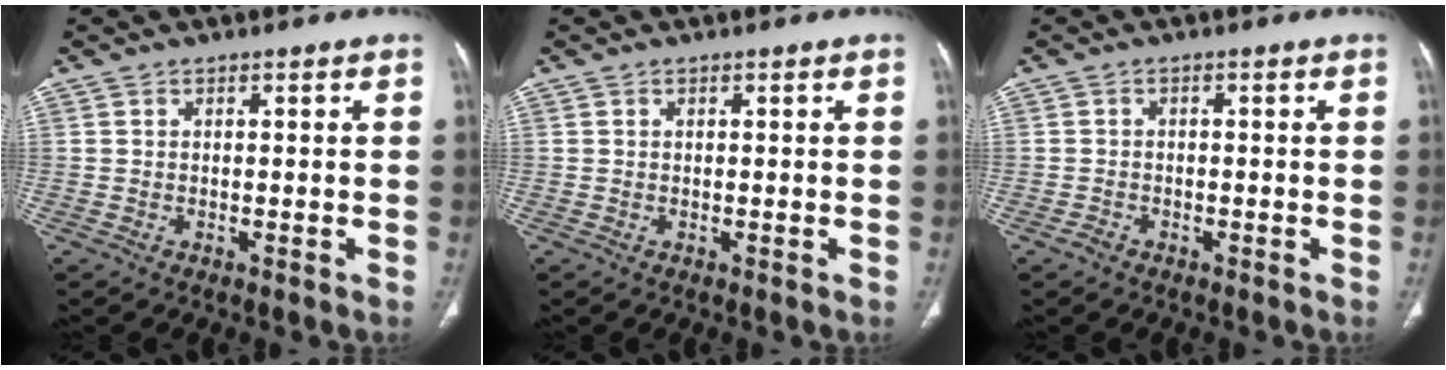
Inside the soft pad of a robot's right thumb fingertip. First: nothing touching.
{"total": 0.0}
{"total": 1.2, "force": [-1.0, 0.8, 0.2], "torque": [-0.007, 0.005, -0.020]}